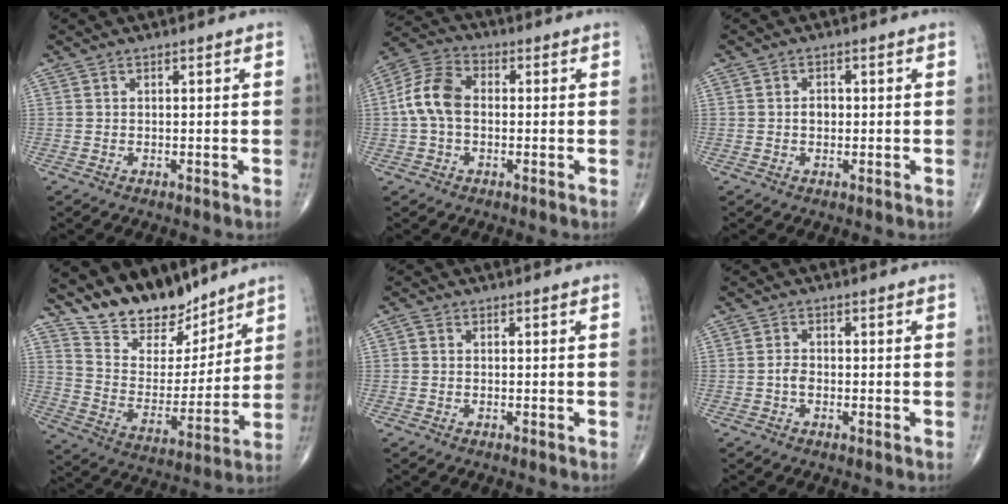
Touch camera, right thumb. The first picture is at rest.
{"total": 9.3, "force": [-0.2, 6.2, 6.9], "torque": [-0.137, 0.029, -0.015]}
{"total": 1.8, "force": [-0.1, 1.4, 1.1], "torque": [-0.011, 0.003, -0.004]}
{"total": 15.4, "force": [12.8, 6.7, 5.3], "torque": [-0.045, -0.088, 0.231]}
{"total": 0.9, "force": [0.0, 0.7, 0.4], "torque": [-0.006, 0.001, -0.004]}
{"total": 1.8, "force": [-0.6, 1.0, 1.4], "torque": [-0.025, 0.005, -0.015]}